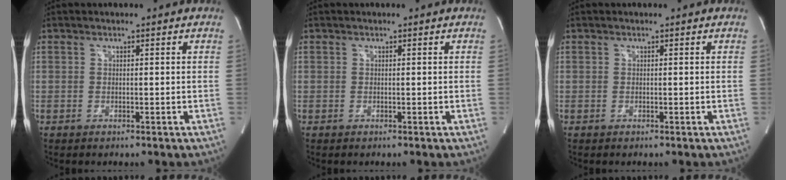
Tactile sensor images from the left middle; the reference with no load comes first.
{"total": 0.0}
{"total": 0.0}